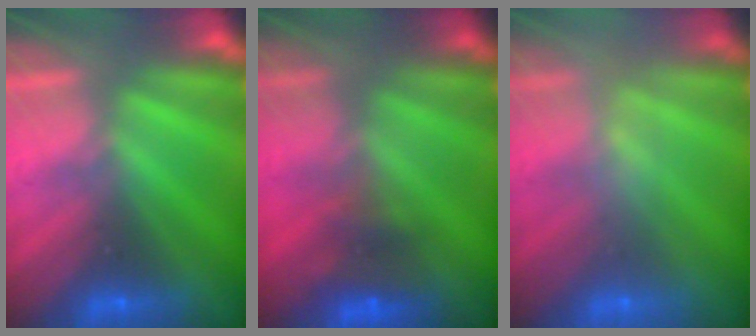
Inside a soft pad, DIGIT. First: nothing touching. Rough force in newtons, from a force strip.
{"total": 4.9}
{"total": 2.3}